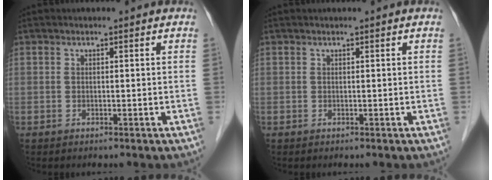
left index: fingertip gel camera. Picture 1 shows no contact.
{"total": 0.0}